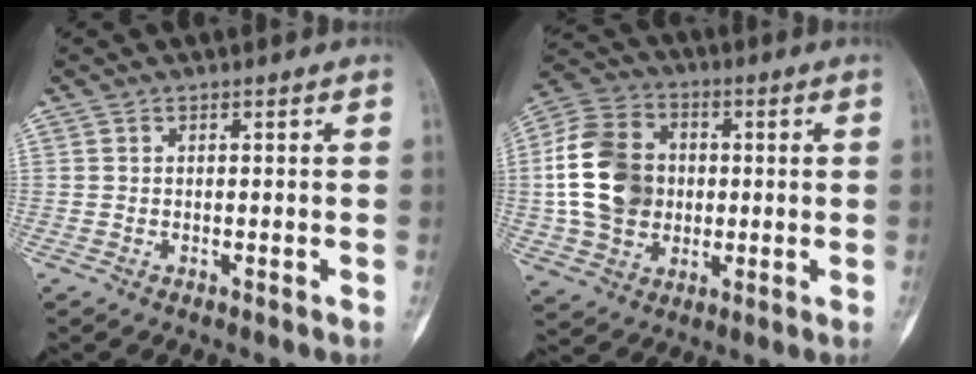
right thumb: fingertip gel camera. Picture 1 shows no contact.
{"total": 16.2, "force": [0.5, 12.8, 9.9], "torque": [-0.169, 0.016, 0.007]}